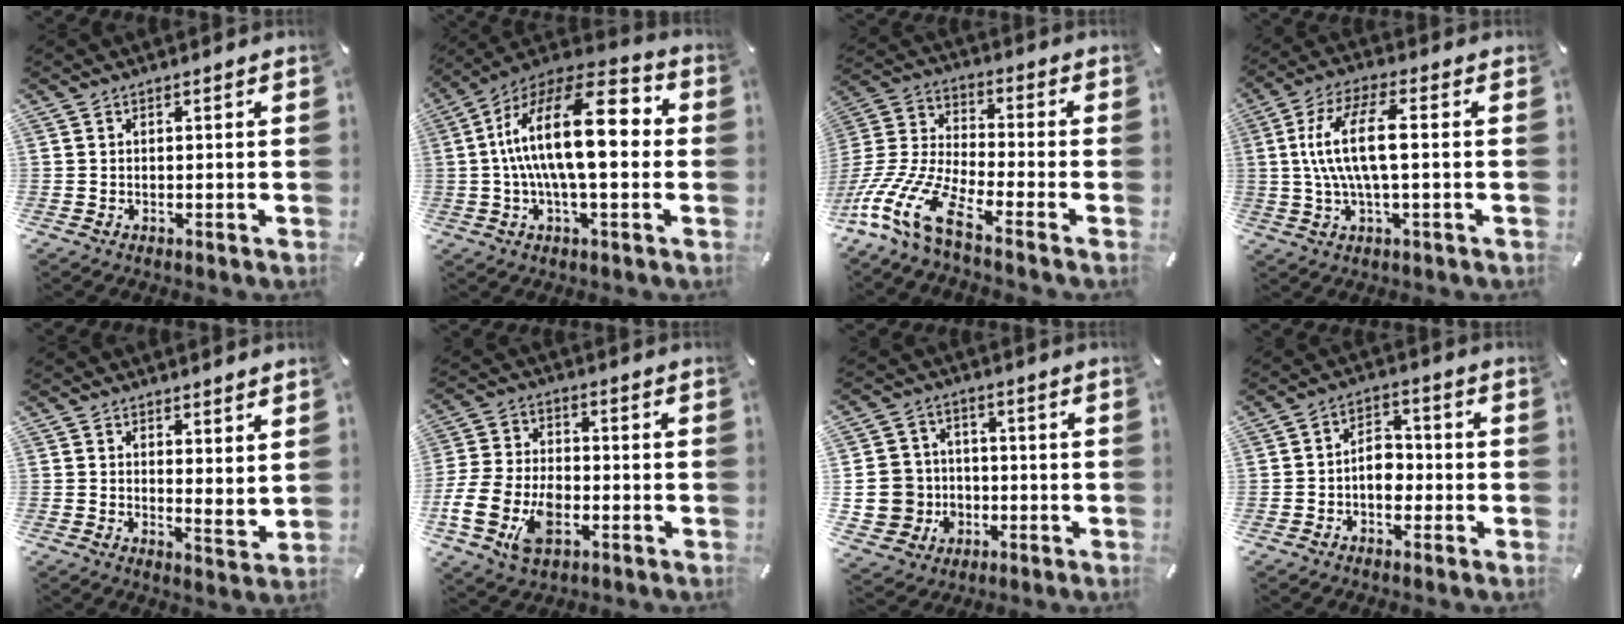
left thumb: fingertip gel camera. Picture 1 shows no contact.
{"total": 20.6, "force": [1.9, 8.0, 18.8], "torque": [-0.355, -0.012, 0.020]}
{"total": 15.8, "force": [-10.2, 5.3, 10.8], "torque": [-0.240, 0.024, -0.189]}
{"total": 12.1, "force": [0.6, 3.9, 11.4], "torque": [-0.234, -0.003, 0.005]}
{"total": 3.6, "force": [3.4, 1.1, 0.6], "torque": [0.003, -0.031, 0.060]}
{"total": 13.4, "force": [-4.8, 9.2, 8.5], "torque": [-0.187, 0.015, -0.087]}
{"total": 11.3, "force": [-1.7, 10.8, 2.9], "torque": [-0.072, 0.018, -0.023]}
{"total": 5.7, "force": [-1.5, 4.1, 3.6], "torque": [-0.054, 0.013, -0.028]}